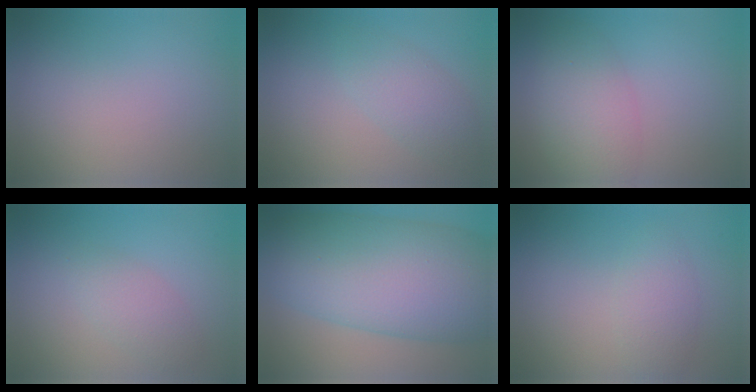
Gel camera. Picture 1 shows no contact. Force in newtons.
{"total": 2.9, "press": 2.9, "slide": 0.0}
{"total": 4.4, "press": 4.3, "slide": 0.2}
{"total": 2.1, "press": 2.1, "slide": 0.1}
{"total": 13.6, "press": 13.6, "slide": 0.2}
{"total": 2.5, "press": 2.5, "slide": 0.1}